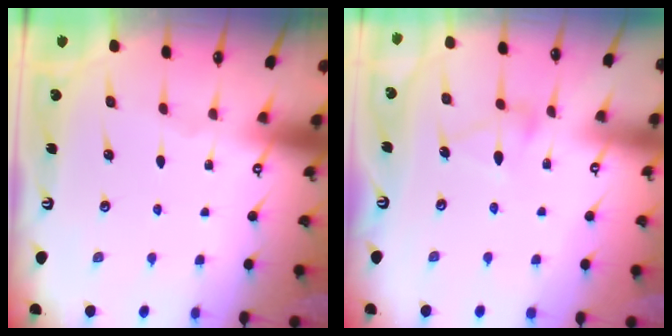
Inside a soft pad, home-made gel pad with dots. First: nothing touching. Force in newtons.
{"total": 5.0, "press": 4.9, "slide": 0.1}